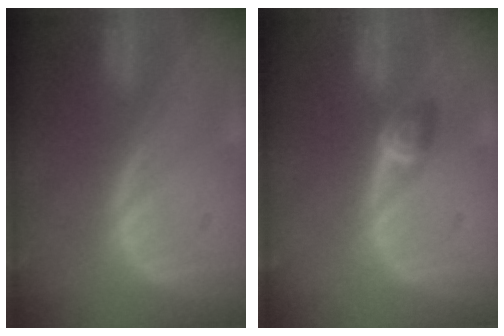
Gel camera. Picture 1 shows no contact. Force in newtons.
{"total": 2.9, "press": 2.6, "slide": 1.4}